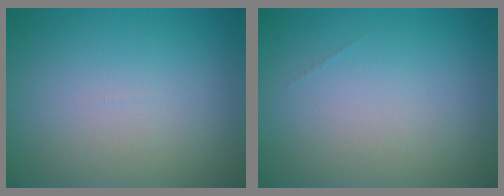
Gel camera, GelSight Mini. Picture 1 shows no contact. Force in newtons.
{"total": 0.0}